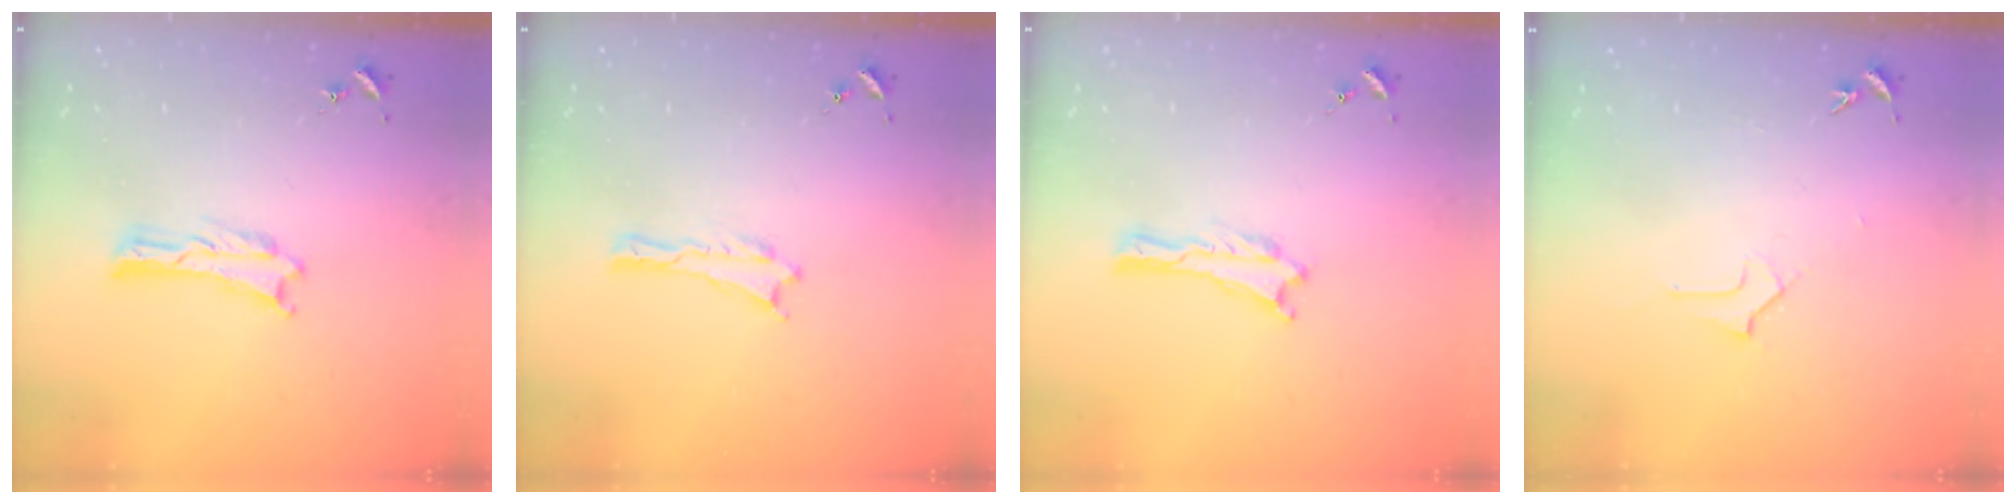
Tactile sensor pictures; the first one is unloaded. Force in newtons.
{"total": 0.0}
{"total": 0.0}
{"total": 1.6, "press": 1.6, "slide": 0.1}